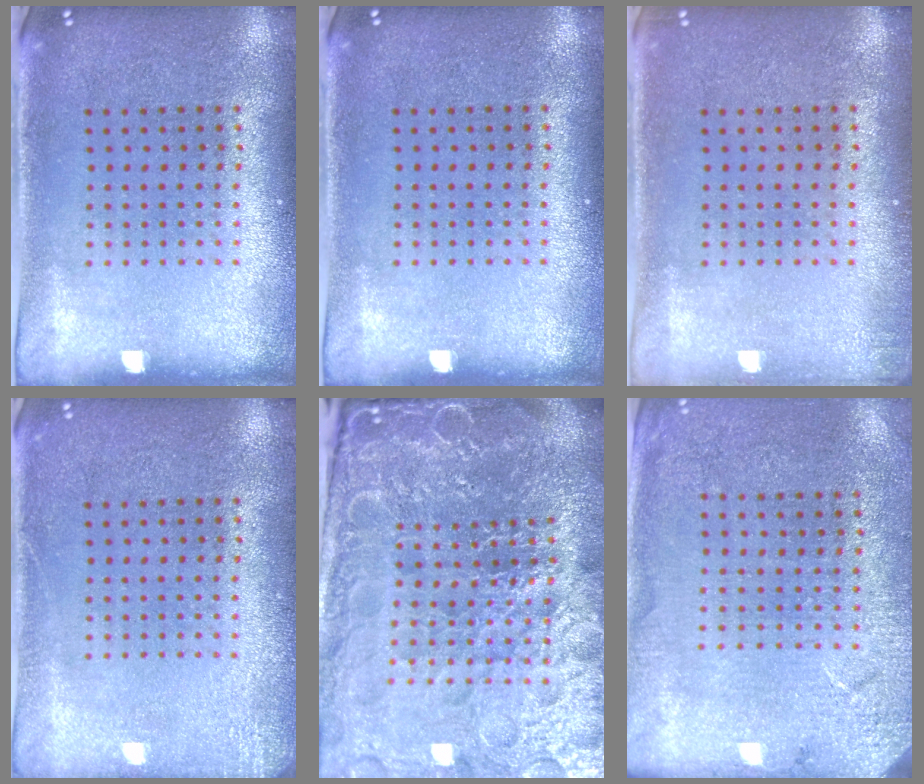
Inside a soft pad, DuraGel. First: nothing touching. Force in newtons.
{"total": 0.0}
{"total": 0.9, "press": 0.8, "slide": 0.3}
{"total": 1.9, "press": 1.9, "slide": 0.3}
{"total": 6.7, "press": 5.9, "slide": 3.1}
{"total": 2.7, "press": 2.6, "slide": 0.4}